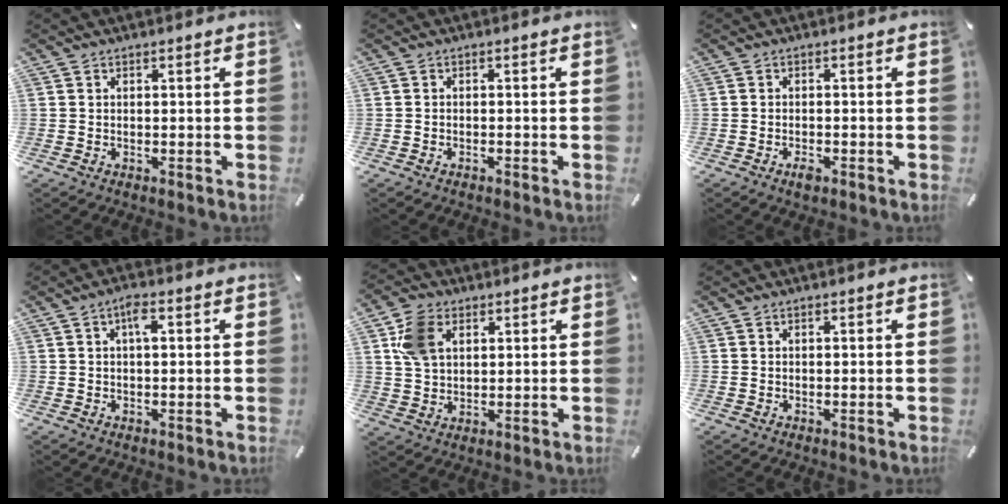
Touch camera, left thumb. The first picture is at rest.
{"total": 0.7, "force": [-0.6, 0.3, 0.3], "torque": [-0.006, 0.000, -0.013]}
{"total": 2.0, "force": [-1.1, 0.9, 1.4], "torque": [-0.034, -0.001, -0.023]}
{"total": 3.3, "force": [0.7, 1.3, 3.0], "torque": [-0.054, 0.008, 0.007]}
{"total": 8.6, "force": [3.4, 6.2, 4.9], "torque": [-0.123, 0.011, 0.065]}
{"total": 0.0}